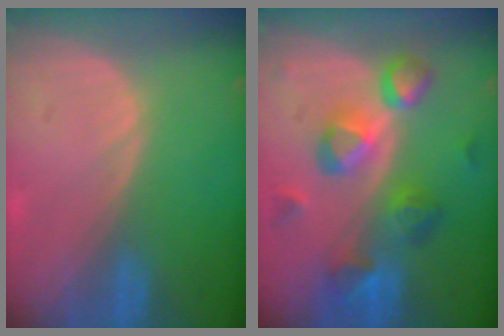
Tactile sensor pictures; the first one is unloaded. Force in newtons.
{"total": 9.2, "press": 8.3, "slide": 4.0}